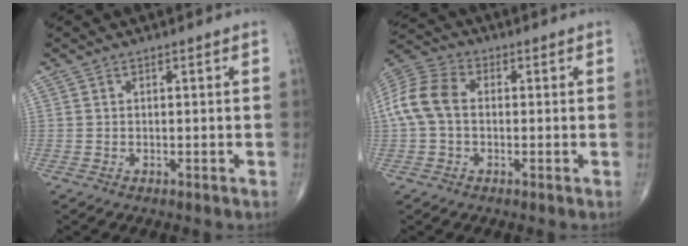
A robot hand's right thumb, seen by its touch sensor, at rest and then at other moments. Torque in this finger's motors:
{"motor_torque": [-0.05, 0.23, 0.34, -0.34, 0.08]}